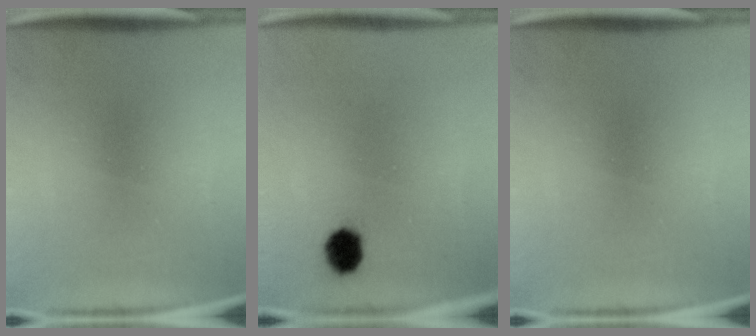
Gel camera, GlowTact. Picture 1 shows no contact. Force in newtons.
{"total": 5.0}
{"total": 0.0}